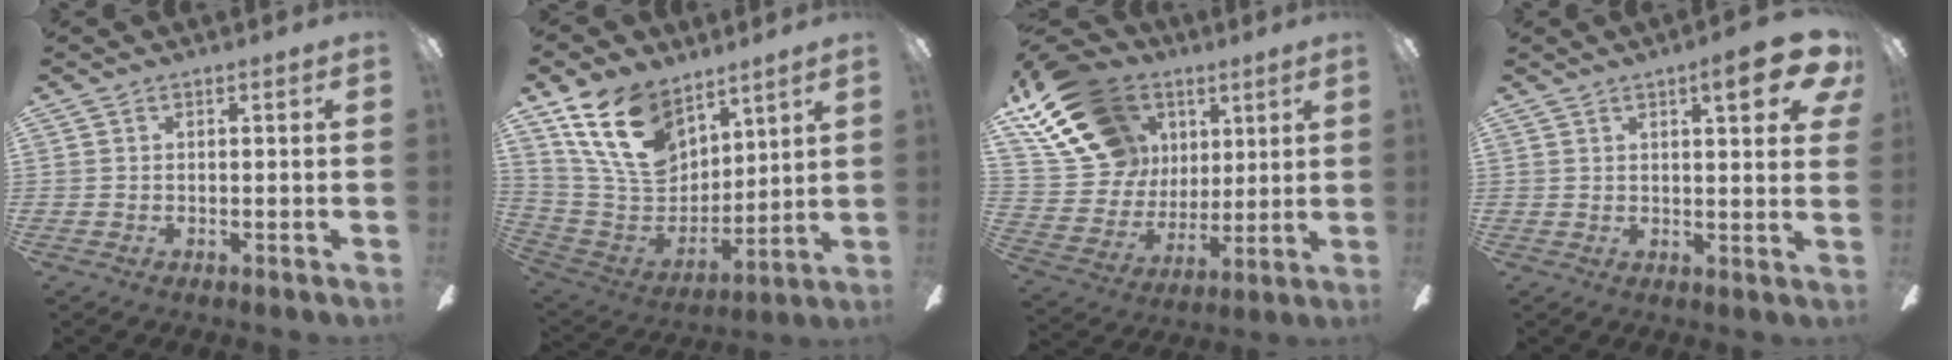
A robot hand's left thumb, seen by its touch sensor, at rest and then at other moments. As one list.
[{"total": 18.7, "force": [11.5, 11.2, 9.6], "torque": [-0.200, -0.041, 0.218]}, {"total": 22.8, "force": [11.8, 16.3, 10.6], "torque": [-0.214, -0.042, 0.235]}, {"total": 9.8, "force": [4.5, 2.3, 8.4], "torque": [-0.097, -0.019, 0.063]}]